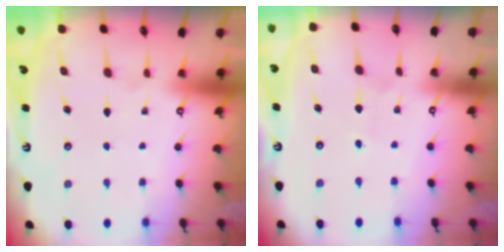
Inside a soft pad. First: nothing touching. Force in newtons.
{"total": 2.7, "press": 2.7, "slide": 0.2}